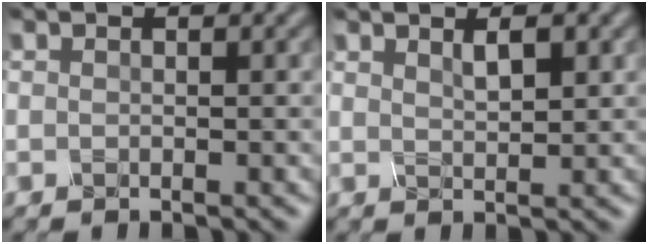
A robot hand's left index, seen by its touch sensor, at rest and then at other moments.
{"total": 1.3, "force": [0.7, 0.3, 1.1], "torque": [-0.020, -0.005, 0.015]}